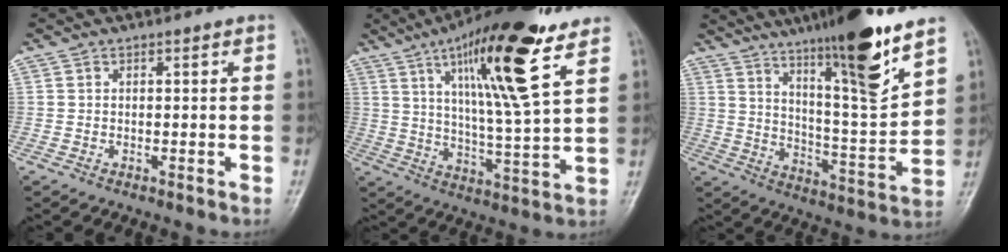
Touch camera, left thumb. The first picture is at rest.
{"total": 19.6, "force": [10.3, 3.4, 16.3], "torque": [-0.254, -0.045, 0.169]}
{"total": 19.2, "force": [12.7, 2.2, 14.2], "torque": [-0.202, -0.073, 0.208]}